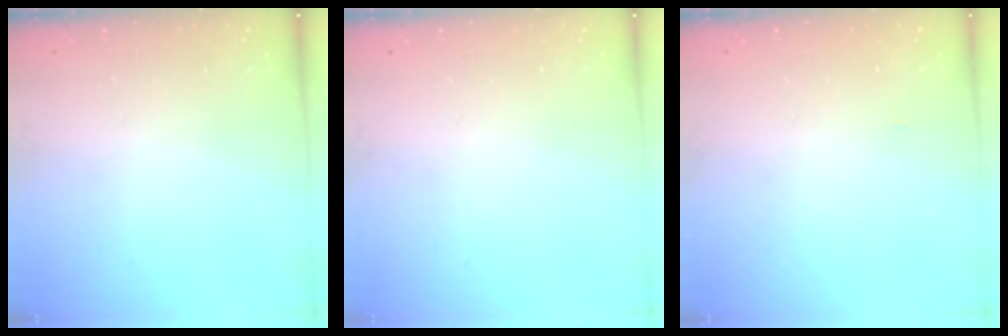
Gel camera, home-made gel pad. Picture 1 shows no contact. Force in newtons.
{"total": 0.0}
{"total": 15.5, "press": 3.5, "slide": 15.1}